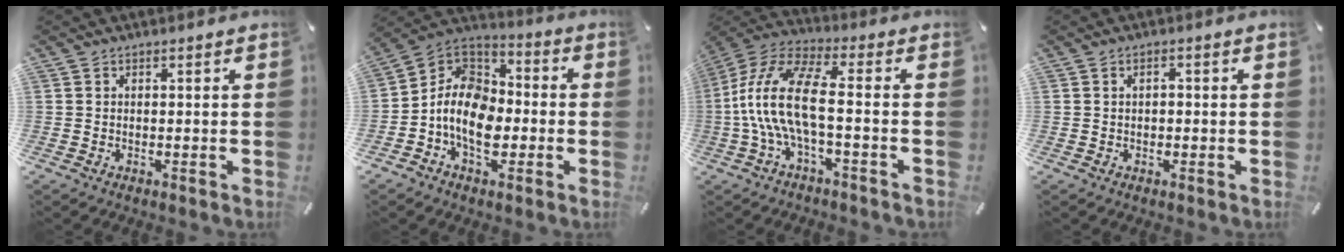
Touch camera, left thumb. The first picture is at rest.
{"total": 12.2, "force": [-4.5, 9.0, 6.9], "torque": [-0.157, 0.020, -0.087]}
{"total": 15.2, "force": [-1.9, 5.0, 14.3], "torque": [-0.299, -0.001, -0.037]}
{"total": 1.3, "force": [0.0, 0.9, 1.0], "torque": [-0.019, 0.006, -0.003]}